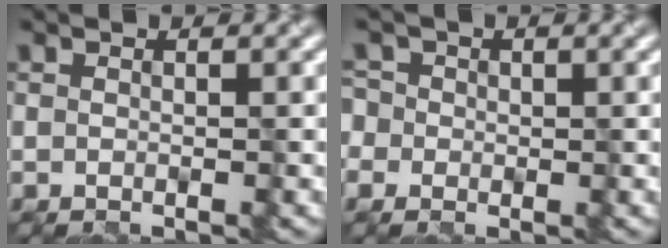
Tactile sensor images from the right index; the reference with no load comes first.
{"total": 1.9, "force": [-0.7, 1.8, 0.2], "torque": [-0.008, 0.014, -0.016]}